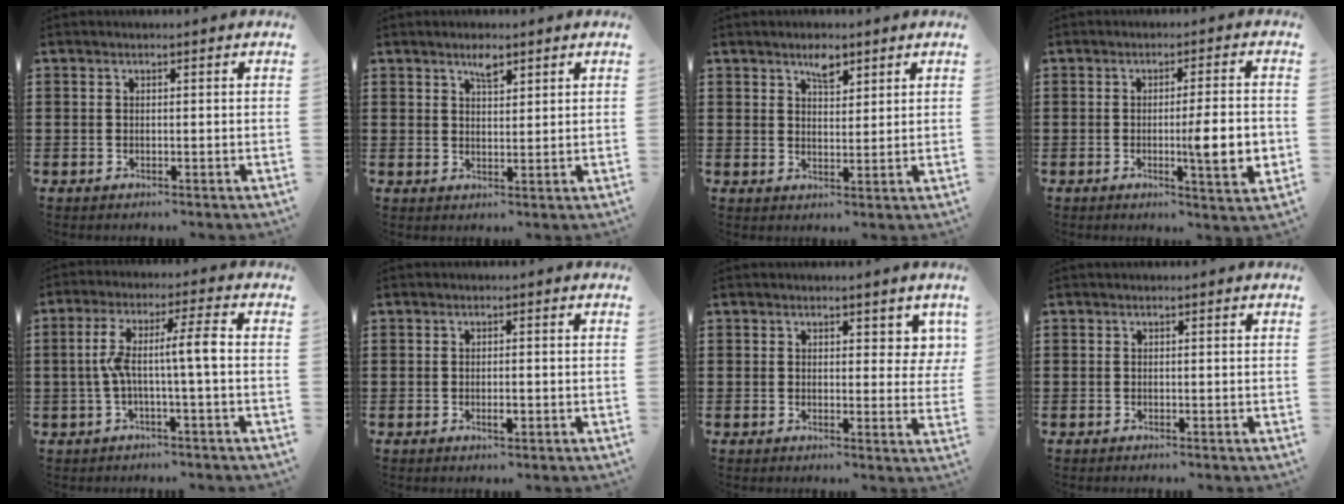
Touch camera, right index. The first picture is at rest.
{"total": 2.7, "force": [2.0, 0.9, 1.6], "torque": [-0.027, 0.001, 0.033]}
{"total": 3.4, "force": [2.5, 1.4, 1.8], "torque": [-0.026, -0.002, 0.041]}
{"total": 7.9, "force": [-1.1, 1.1, 7.7], "torque": [-0.111, -0.012, -0.019]}
{"total": 7.3, "force": [-0.5, 0.4, 7.2], "torque": [-0.140, 0.003, -0.019]}
{"total": 1.6, "force": [-0.4, 0.4, 1.5], "torque": [-0.026, -0.001, -0.007]}
{"total": 3.4, "force": [2.0, 2.2, 1.7], "torque": [-0.017, 0.003, 0.030]}
{"total": 0.0}